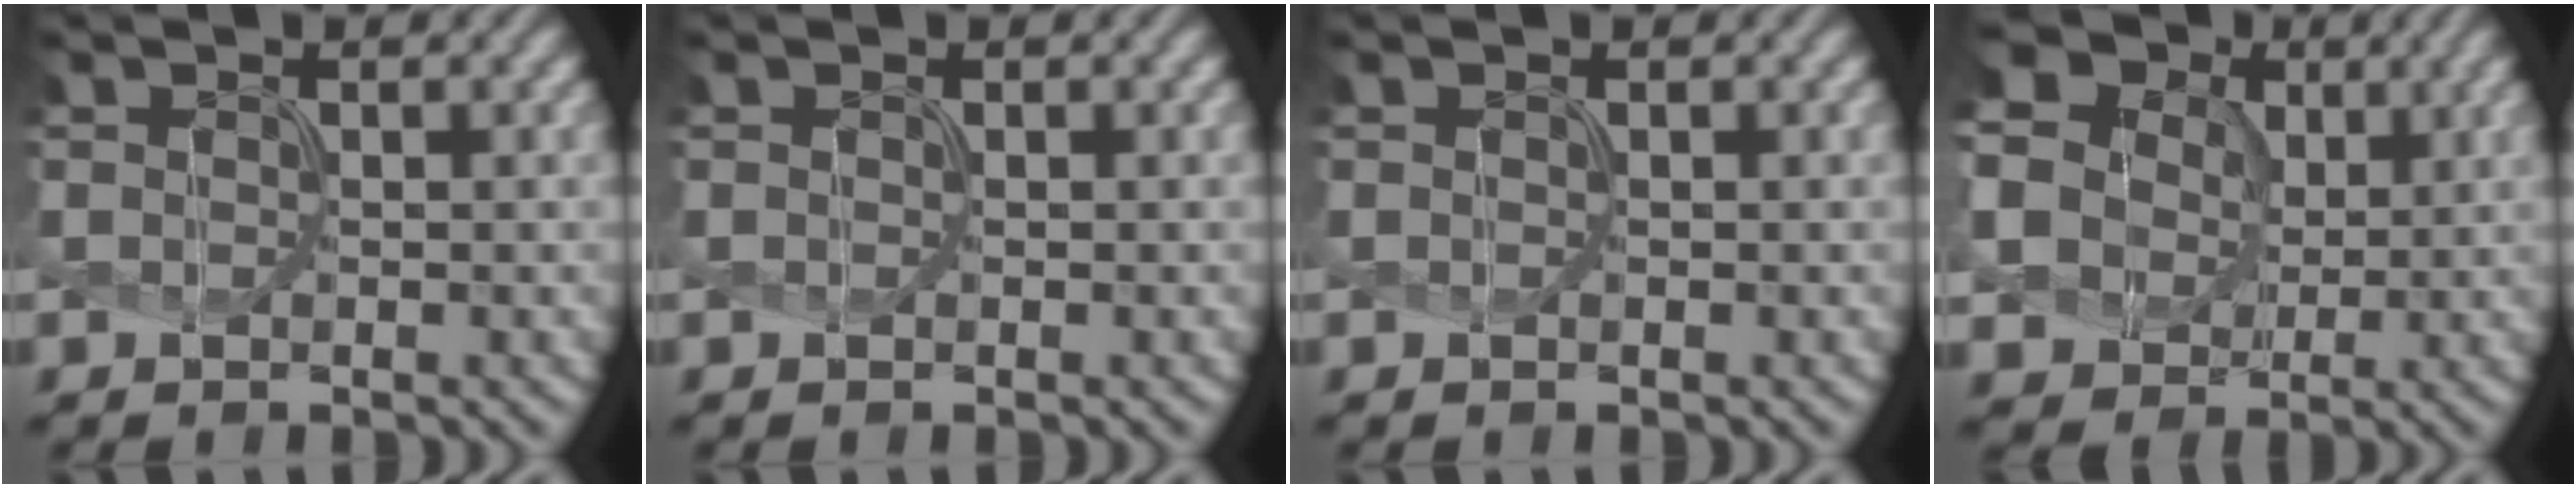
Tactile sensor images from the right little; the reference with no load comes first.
{"total": 0.0}
{"total": 0.0}
{"total": 14.8, "force": [4.3, 12.9, 5.7], "torque": [-0.176, 0.020, 0.077]}